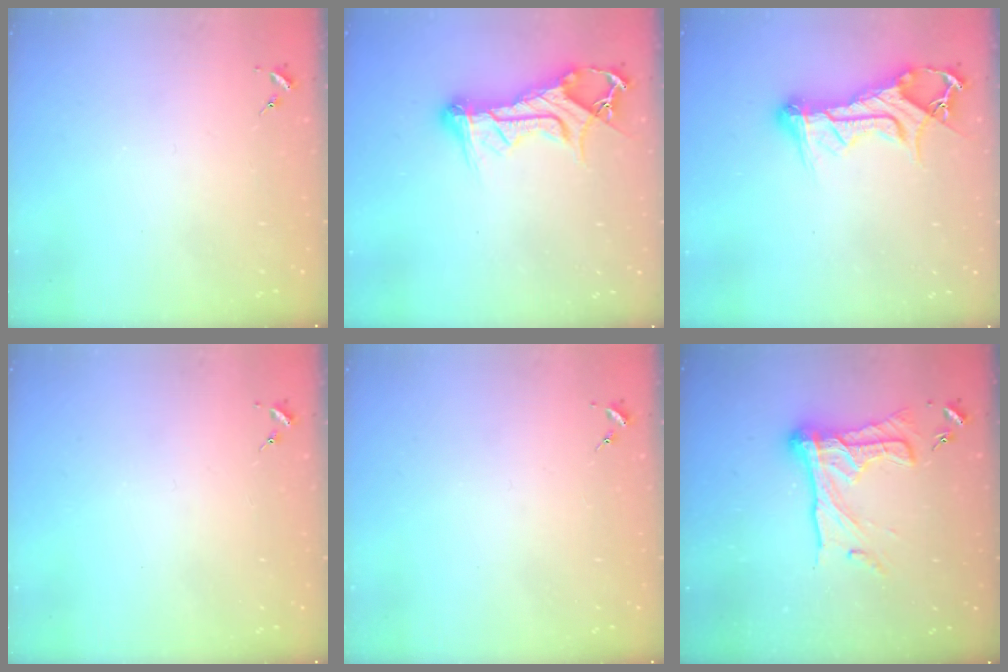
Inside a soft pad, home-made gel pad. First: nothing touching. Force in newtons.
{"total": 18.2, "press": 18.2, "slide": 1.8}
{"total": 18.2, "press": 18.2, "slide": 1.8}
{"total": 0.0}
{"total": 0.0}
{"total": 18.1, "press": 18.0, "slide": 1.3}